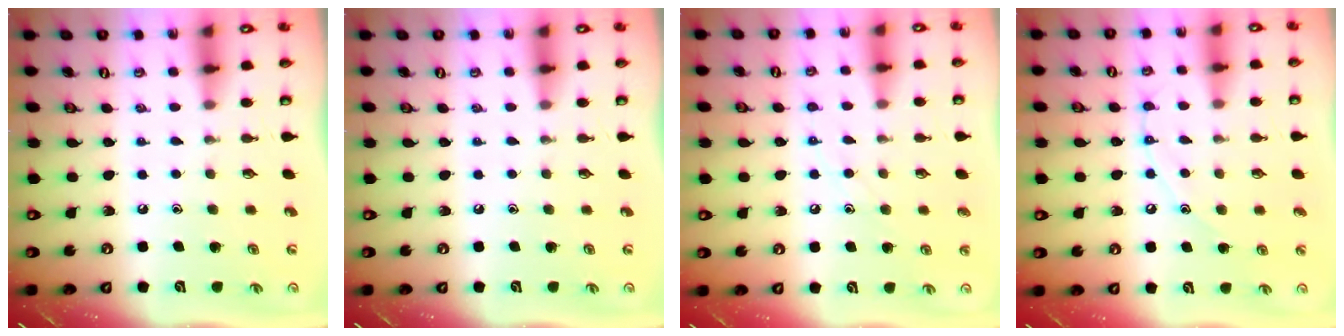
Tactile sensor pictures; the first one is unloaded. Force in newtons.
{"total": 0.0}
{"total": 6.9, "press": 6.9, "slide": 0.5}
{"total": 8.0, "press": 8.0, "slide": 0.7}